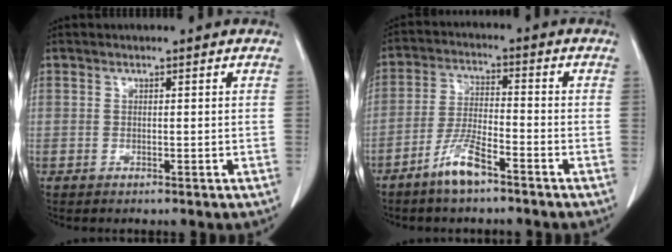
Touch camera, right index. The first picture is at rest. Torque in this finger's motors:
{"motor_torque": [0.60, -0.52, 0.17, 0.07]}